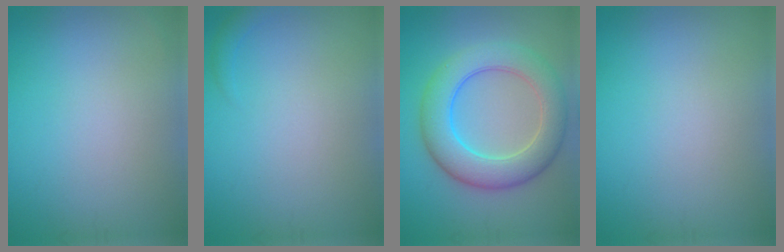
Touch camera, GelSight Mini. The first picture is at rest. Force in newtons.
{"total": 0.9, "press": 0.9, "slide": 0.1}
{"total": 7.6, "press": 7.6, "slide": 0.1}
{"total": 0.0}